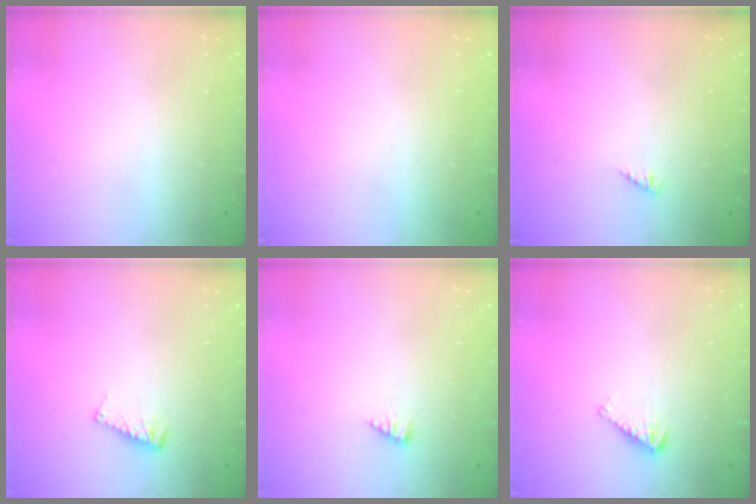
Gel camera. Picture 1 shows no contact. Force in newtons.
{"total": 0.0}
{"total": 0.0}
{"total": 5.1, "press": 5.0, "slide": 0.6}
{"total": 2.4, "press": 2.4, "slide": 0.4}
{"total": 4.6, "press": 4.5, "slide": 0.6}